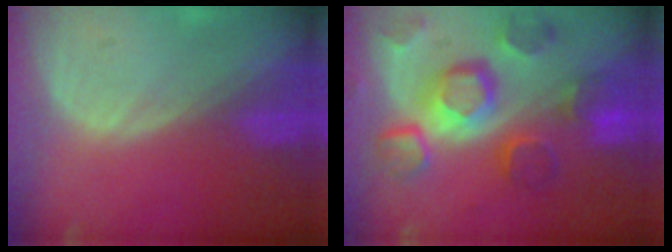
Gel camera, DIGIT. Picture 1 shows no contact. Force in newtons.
{"total": 12.1, "press": 10.5, "slide": 5.9}